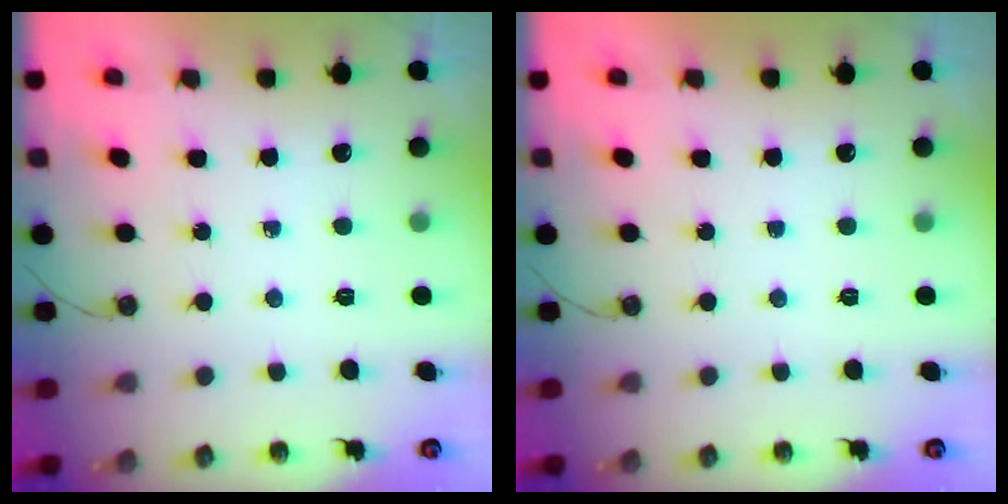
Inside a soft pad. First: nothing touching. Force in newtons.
{"total": 0.0}